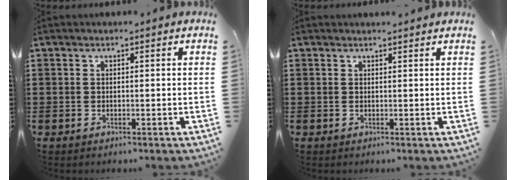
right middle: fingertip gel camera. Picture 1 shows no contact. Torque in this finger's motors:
{"motor_torque": [-0.02, -0.03, 0.00, 0.01]}